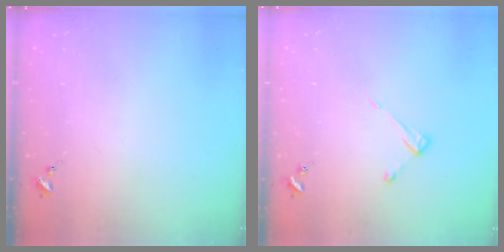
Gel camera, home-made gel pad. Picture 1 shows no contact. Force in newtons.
{"total": 4.7, "press": 4.7, "slide": 0.4}